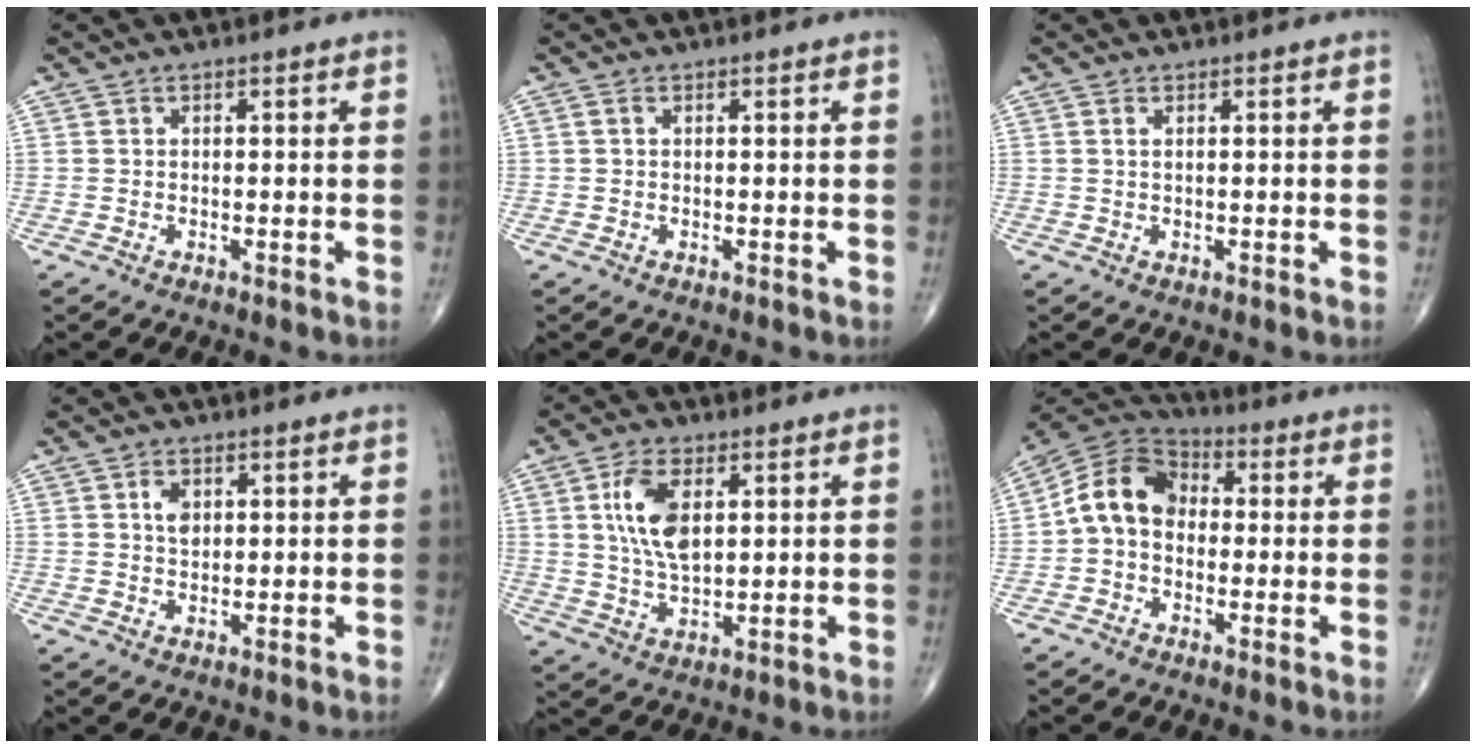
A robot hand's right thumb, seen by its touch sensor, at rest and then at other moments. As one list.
[{"total": 0.7, "force": [0.2, 0.4, 0.5], "torque": [-0.013, 0.007, 0.004]}, {"total": 0.7, "force": [0.3, 0.2, 0.6], "torque": [-0.016, 0.005, 0.007]}, {"total": 3.1, "force": [0.9, 2.1, 2.1], "torque": [-0.026, -0.003, 0.016]}, {"total": 9.9, "force": [2.6, 5.2, 8.0], "torque": [-0.150, -0.009, 0.053]}, {"total": 10.9, "force": [-0.3, 8.3, 6.9], "torque": [-0.111, 0.036, -0.023]}]